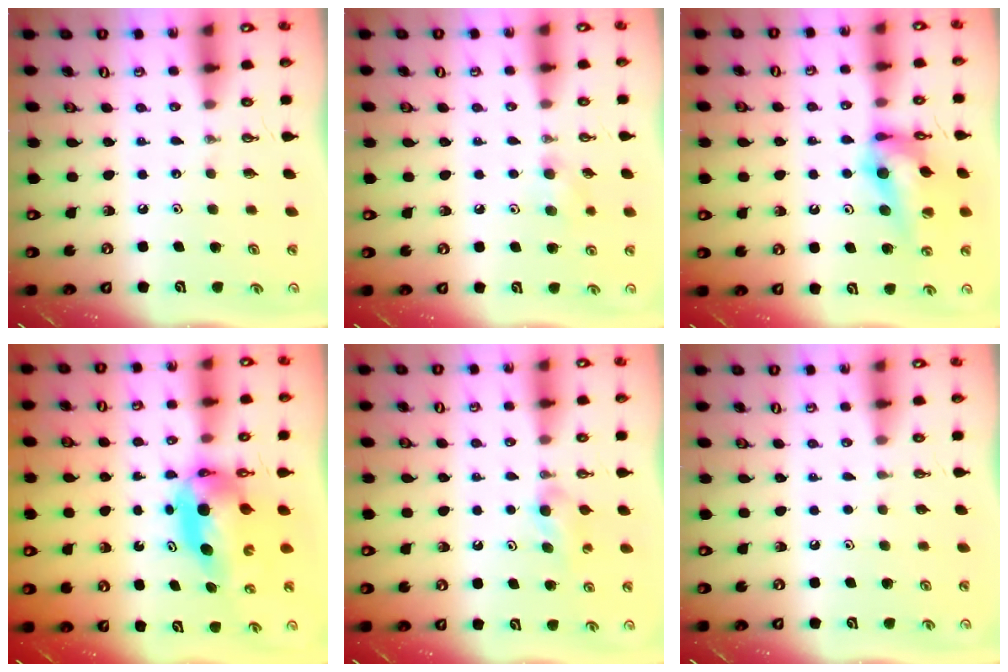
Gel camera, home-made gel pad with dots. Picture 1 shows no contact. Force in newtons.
{"total": 6.3, "press": 6.2, "slide": 1.3}
{"total": 14.3, "press": 14.3, "slide": 1.1}
{"total": 6.7, "press": 6.6, "slide": 0.4}
{"total": 4.2, "press": 4.1, "slide": 0.6}
{"total": 0.9, "press": 0.1, "slide": 0.9}